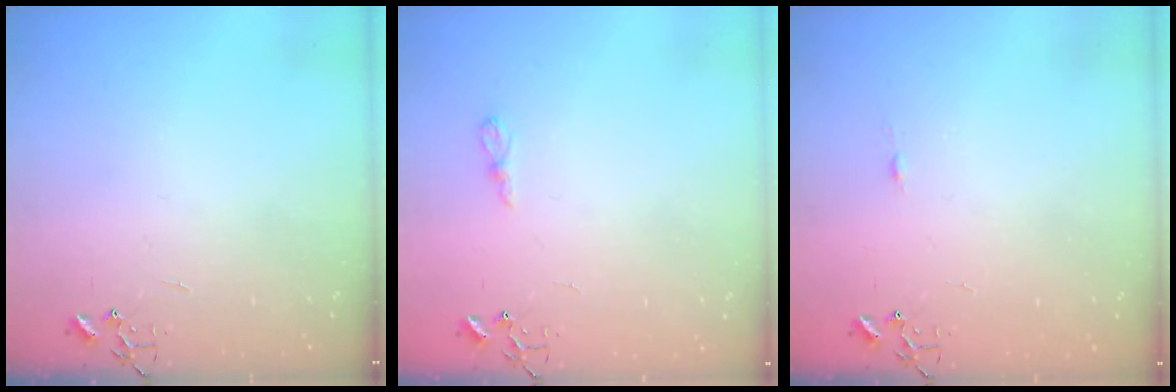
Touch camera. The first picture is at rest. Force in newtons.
{"total": 5.7, "press": 5.7, "slide": 0.3}
{"total": 3.3, "press": 3.3, "slide": 0.4}